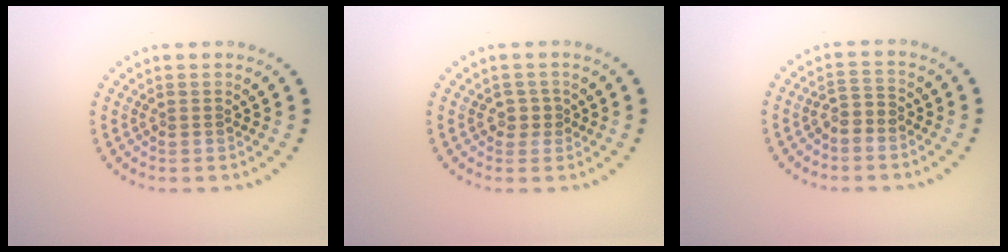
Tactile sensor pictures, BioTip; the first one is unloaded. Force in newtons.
{"total": 1.4, "press": 1.2, "slide": 0.8}
{"total": 1.8, "press": 1.4, "slide": 1.2}